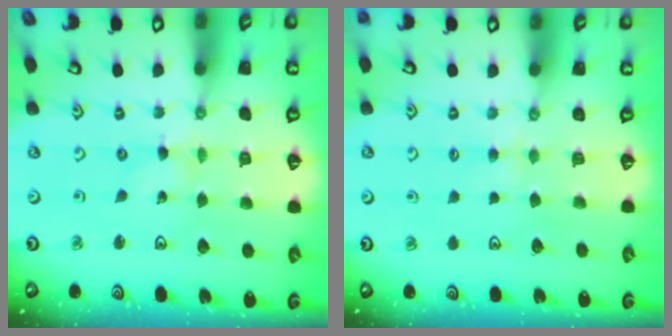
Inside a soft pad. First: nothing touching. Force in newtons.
{"total": 2.1, "press": 2.1, "slide": 0.4}